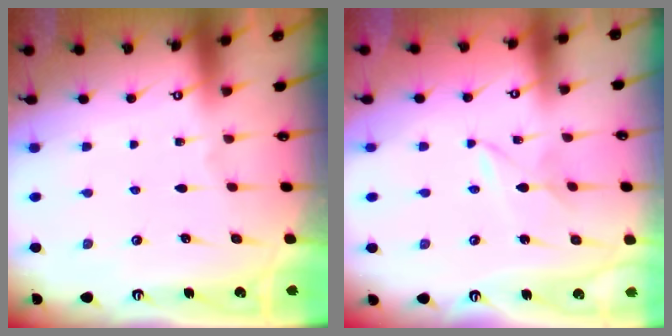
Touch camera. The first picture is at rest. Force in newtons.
{"total": 1.8, "press": 1.7, "slide": 0.3}